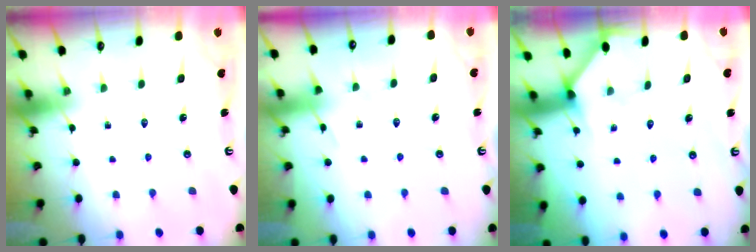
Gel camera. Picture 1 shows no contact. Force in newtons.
{"total": 3.9, "press": 3.8, "slide": 0.6}
{"total": 1.4, "press": 1.4, "slide": 0.1}